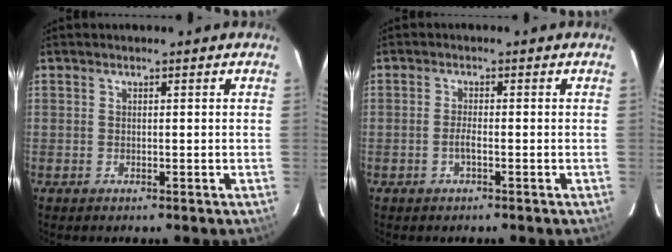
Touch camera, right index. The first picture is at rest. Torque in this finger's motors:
{"motor_torque": [0.31, -0.08, 0.21, 0.04]}